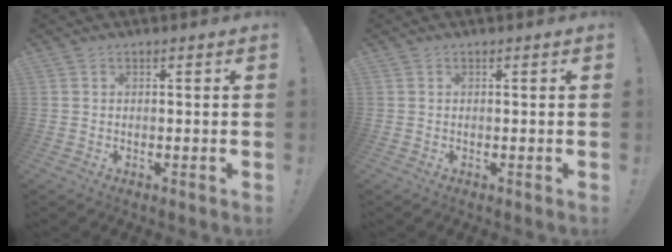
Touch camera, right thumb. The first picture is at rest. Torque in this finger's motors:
{"motor_torque": [0.00, 0.00, 0.00, 0.00, 0.00]}